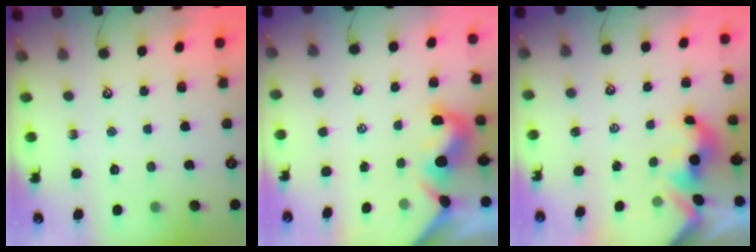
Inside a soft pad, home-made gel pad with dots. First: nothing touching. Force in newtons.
{"total": 1.7, "press": 1.6, "slide": 0.6}
{"total": 1.5, "press": 1.5, "slide": 0.3}